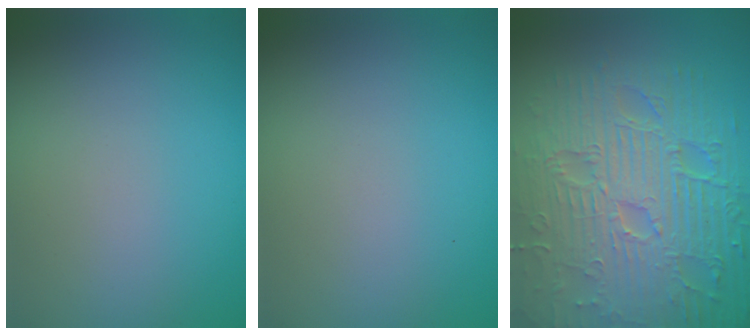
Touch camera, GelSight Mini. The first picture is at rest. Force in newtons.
{"total": 0.0}
{"total": 11.7, "press": 7.6, "slide": 8.9}